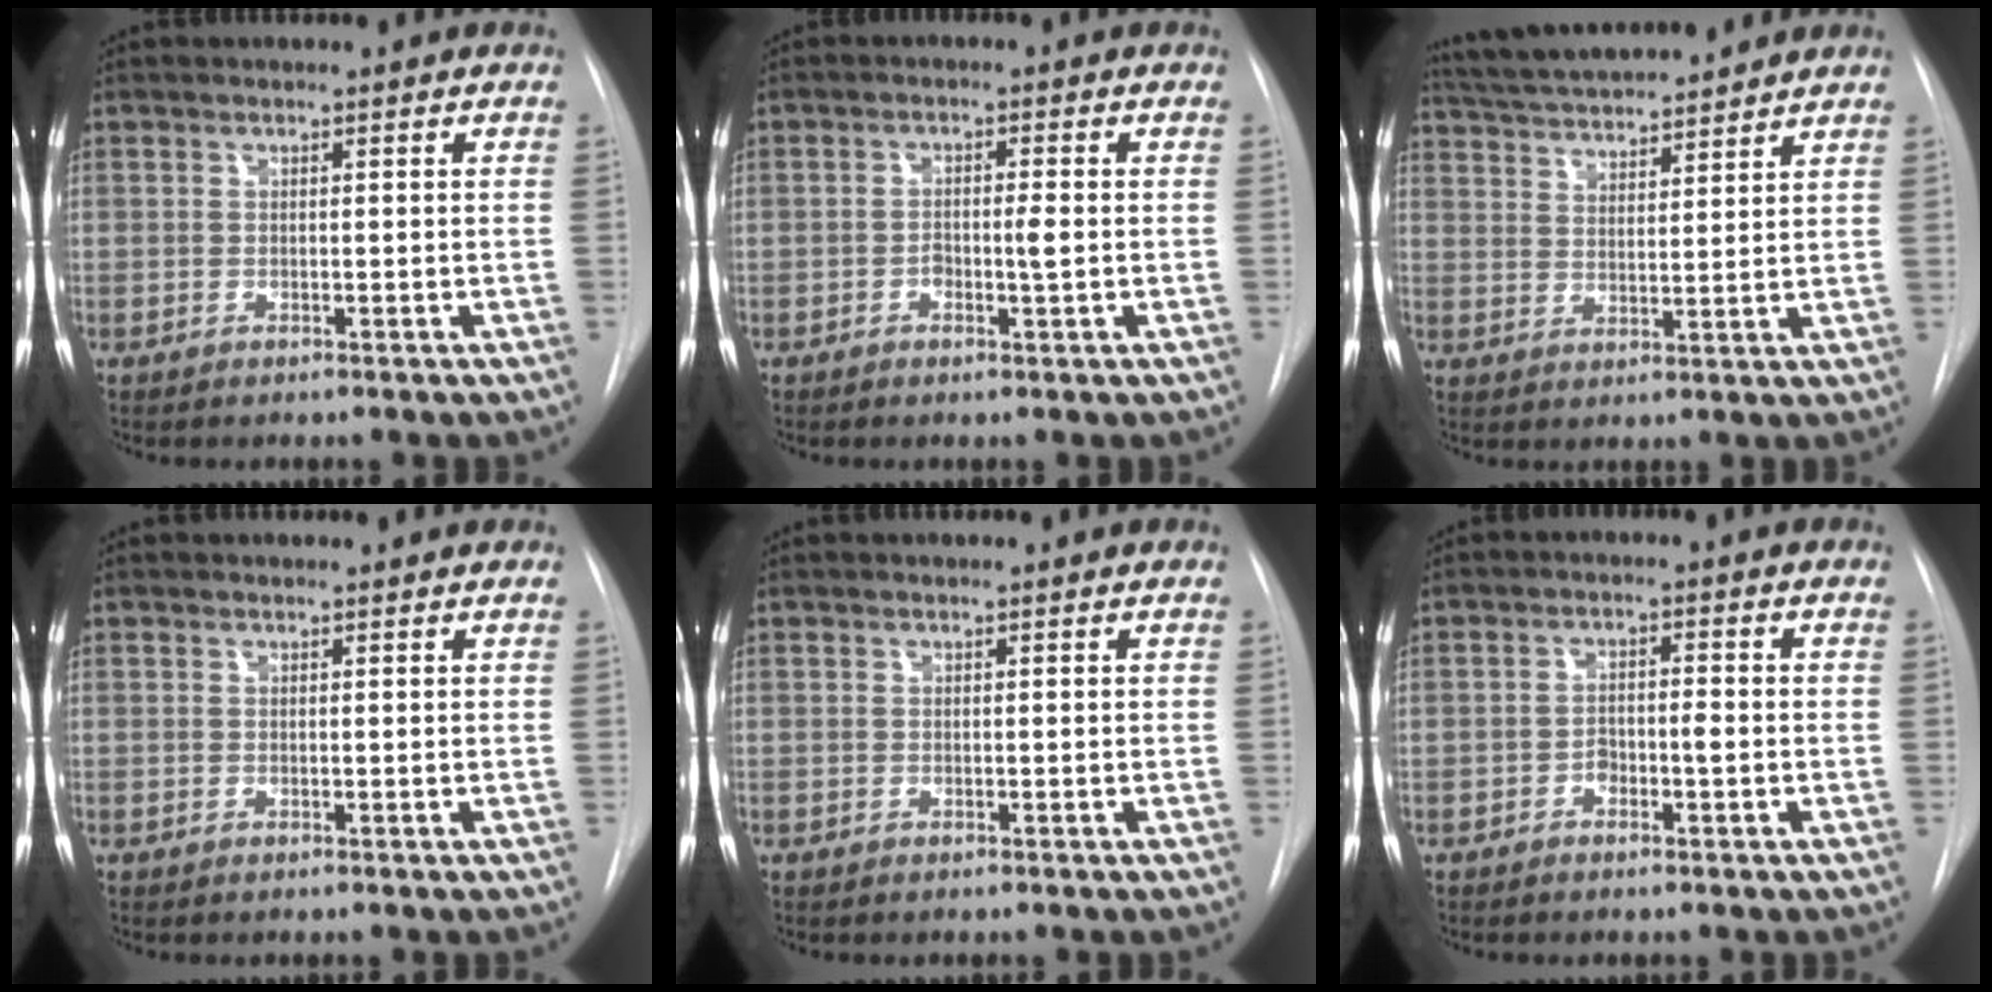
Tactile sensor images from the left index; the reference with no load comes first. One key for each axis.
{"total": 2.5, "fx": -1.0, "fy": 0.4, "fz": 2.2, "tx": -0.039, "ty": -0.005, "tz": -0.017}
{"total": 14.4, "fx": 13.2, "fy": 1.8, "fz": 5.5, "tx": -0.101, "ty": 0.024, "tz": 0.211}
{"total": 2.1, "fx": 2.1, "fy": 0.3, "fz": 0.3, "tx": -0.008, "ty": 0.010, "tz": 0.020}
{"total": 1.0, "fx": 0.9, "fy": 0.1, "fz": 0.2, "tx": -0.009, "ty": 0.008, "tz": 0.008}
{"total": 2.5, "fx": -1.3, "fy": 0.8, "fz": 2.0, "tx": -0.032, "ty": 0.001, "tz": -0.021}